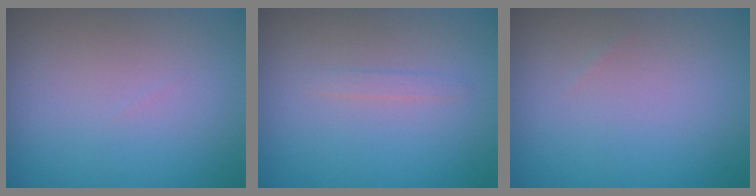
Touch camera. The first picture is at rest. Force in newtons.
{"total": 0.8, "press": 0.8, "slide": 0.0}
{"total": 0.0}